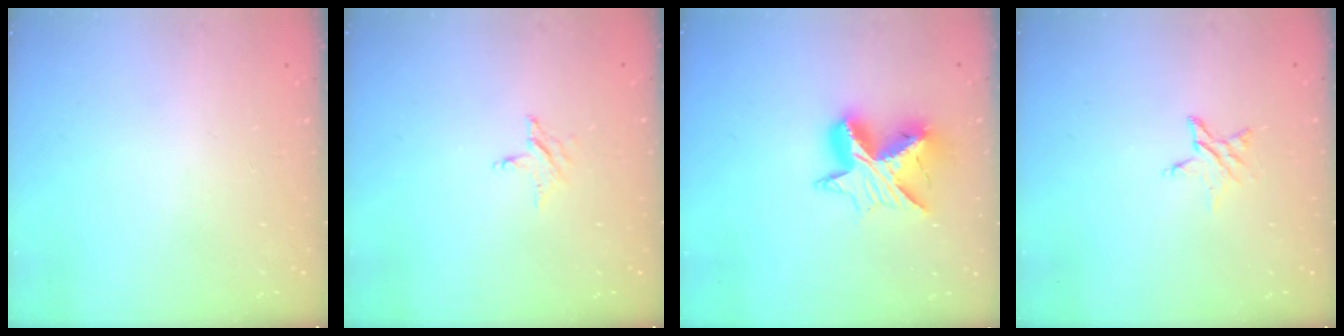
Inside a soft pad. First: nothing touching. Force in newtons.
{"total": 2.8, "press": 2.8, "slide": 0.3}
{"total": 10.5, "press": 10.5, "slide": 0.9}
{"total": 3.9, "press": 3.9, "slide": 0.4}